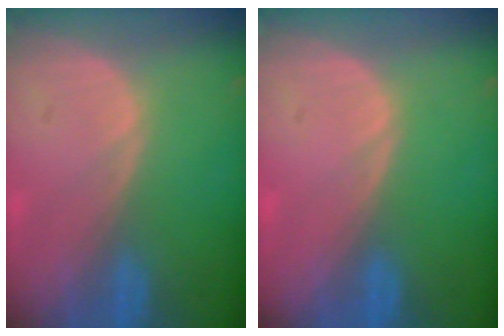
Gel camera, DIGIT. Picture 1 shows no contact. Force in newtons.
{"total": 0.0}